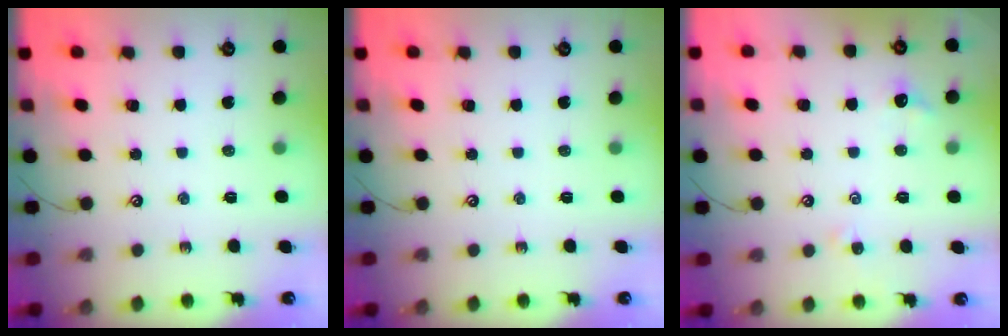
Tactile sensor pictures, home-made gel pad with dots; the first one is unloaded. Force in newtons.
{"total": 0.0}
{"total": 2.9, "press": 2.9, "slide": 0.7}